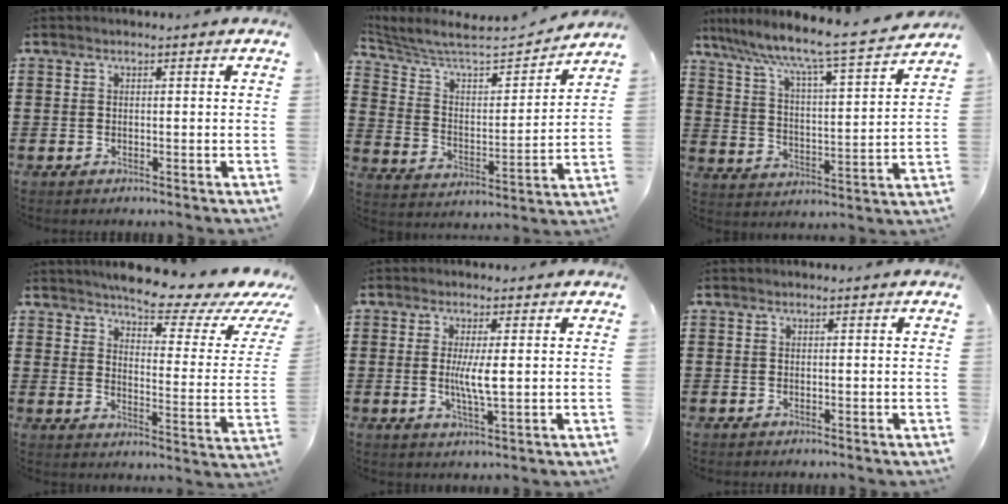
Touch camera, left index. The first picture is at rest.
{"total": 6.3, "force": [5.7, 1.1, 2.3], "torque": [-0.077, -0.046, 0.091]}
{"total": 6.7, "force": [5.7, -0.5, 3.5], "torque": [-0.094, -0.048, 0.085]}
{"total": 6.2, "force": [5.4, 0.0, 3.1], "torque": [-0.064, -0.046, 0.083]}
{"total": 4.7, "force": [0.4, 0.6, 4.6], "torque": [-0.092, -0.006, 0.003]}
{"total": 0.0}